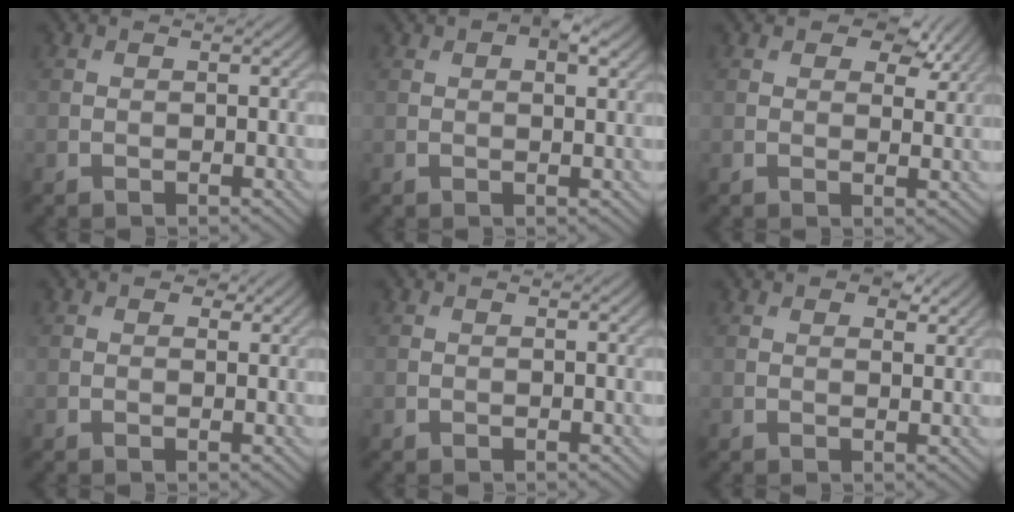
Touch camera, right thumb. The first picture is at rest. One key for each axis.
{"total": 5.1, "fx": 2.8, "fy": 2.2, "fz": 3.7, "tx": -0.061, "ty": 0.008, "tz": 0.043}
{"total": 6.1, "fx": 3.8, "fy": 3.2, "fz": 3.6, "tx": -0.048, "ty": -0.004, "tz": 0.055}
{"total": 1.3, "fx": 0.8, "fy": 0.7, "fz": 0.6, "tx": -0.009, "ty": -0.002, "tz": 0.012}
{"total": 0.0}
{"total": 3.9, "fx": 2.6, "fy": 1.7, "fz": 2.3, "tx": -0.039, "ty": -0.001, "tz": 0.039}